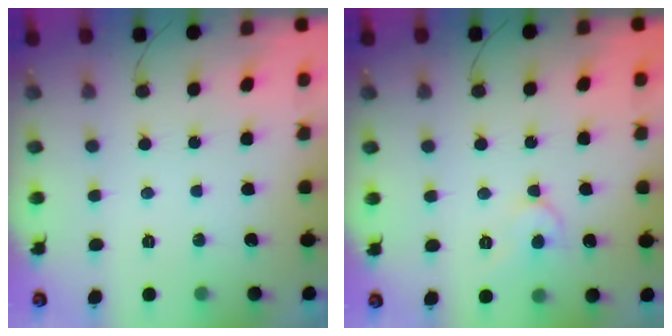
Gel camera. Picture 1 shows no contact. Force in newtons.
{"total": 5.9, "press": 5.9, "slide": 0.8}